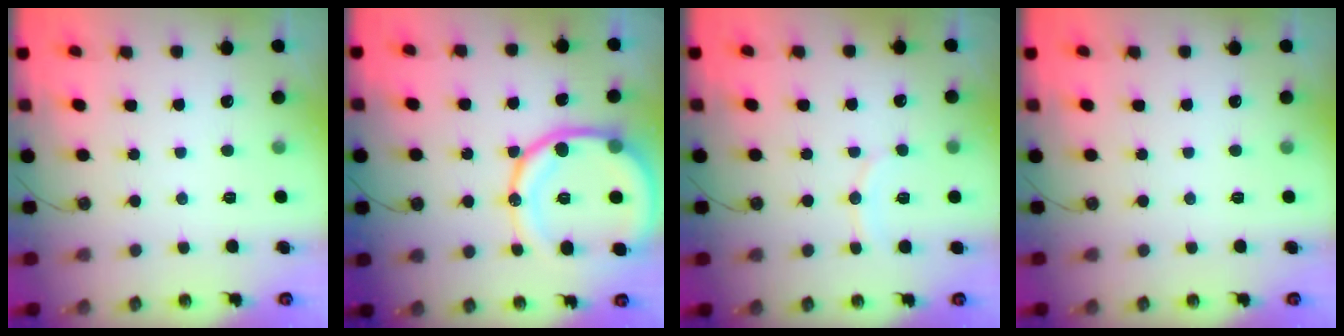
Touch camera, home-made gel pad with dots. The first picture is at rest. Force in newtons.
{"total": 18.3, "press": 18.1, "slide": 2.0}
{"total": 6.5, "press": 6.5, "slide": 0.5}
{"total": 0.0}